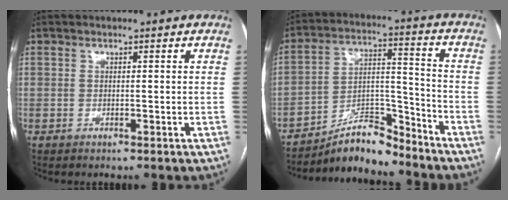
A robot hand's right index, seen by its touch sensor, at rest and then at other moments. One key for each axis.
{"total": 9.5, "fx": -8.9, "fy": 2.0, "fz": 2.6, "tx": -0.042, "ty": 0.032, "tz": -0.155}